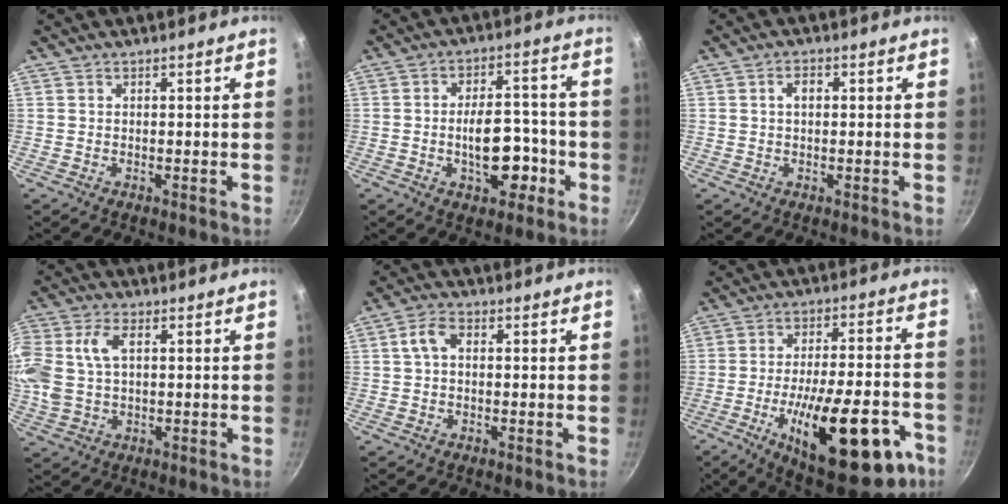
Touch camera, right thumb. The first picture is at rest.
{"total": 10.3, "force": [-2.8, 5.7, 8.1], "torque": [-0.102, 0.031, -0.042]}
{"total": 2.3, "force": [0.4, 1.4, 1.8], "torque": [-0.026, 0.008, 0.005]}
{"total": 13.2, "force": [2.3, 8.2, 10.1], "torque": [-0.260, 0.012, 0.047]}
{"total": 4.0, "force": [0.6, 2.5, 3.1], "torque": [-0.061, 0.013, 0.007]}
{"total": 23.9, "force": [-9.7, 8.7, 20.0], "torque": [-0.288, 0.031, -0.134]}